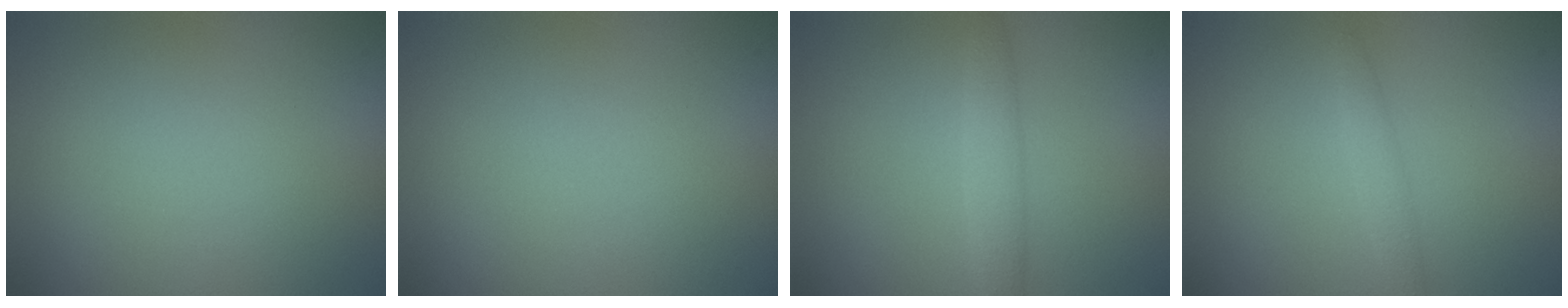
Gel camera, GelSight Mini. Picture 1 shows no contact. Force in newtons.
{"total": 0.0}
{"total": 2.1, "press": 2.1, "slide": 0.1}
{"total": 1.3, "press": 1.3, "slide": 0.1}